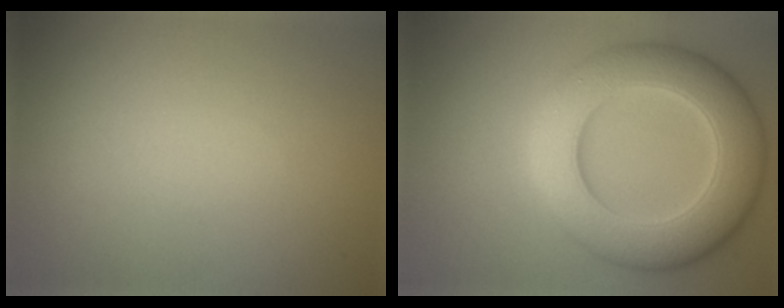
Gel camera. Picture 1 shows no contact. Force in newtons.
{"total": 9.7, "press": 9.7, "slide": 0.2}